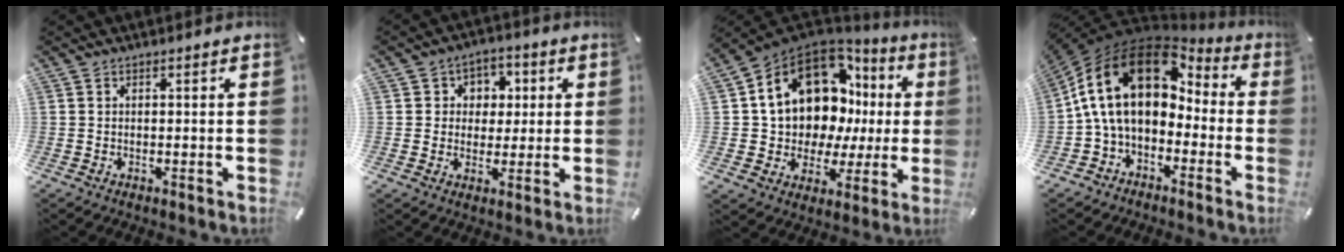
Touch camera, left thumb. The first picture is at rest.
{"total": 6.3, "force": [0.4, 6.1, 1.6], "torque": [-0.019, 0.003, -0.001]}
{"total": 17.5, "force": [7.4, 12.4, 10.0], "torque": [-0.165, -0.063, 0.140]}
{"total": 19.0, "force": [2.5, 12.8, 13.9], "torque": [-0.285, -0.003, 0.043]}